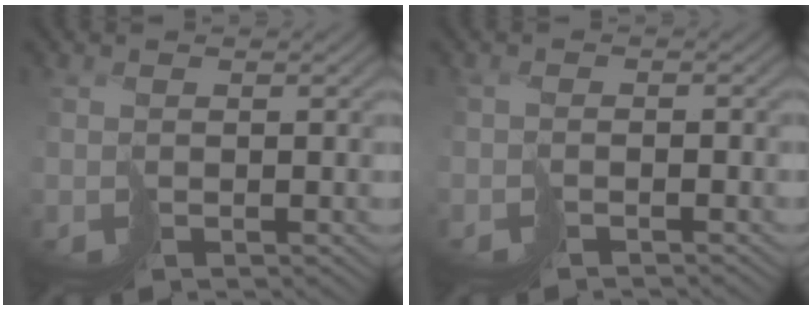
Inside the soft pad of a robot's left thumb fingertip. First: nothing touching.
{"total": 1.0, "force": [-1.0, -0.1, 0.1], "torque": [0.005, 0.004, -0.021]}